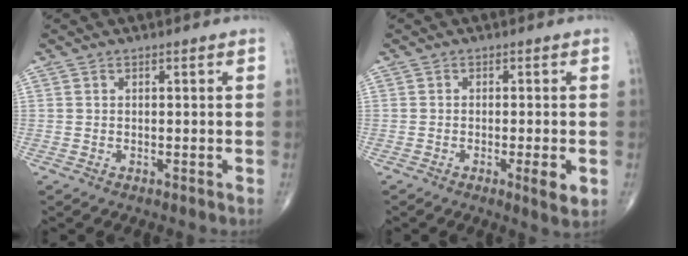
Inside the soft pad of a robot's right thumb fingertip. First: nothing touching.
{"total": 4.0, "force": [-1.2, 0.7, 3.7], "torque": [-0.056, -0.008, -0.020]}